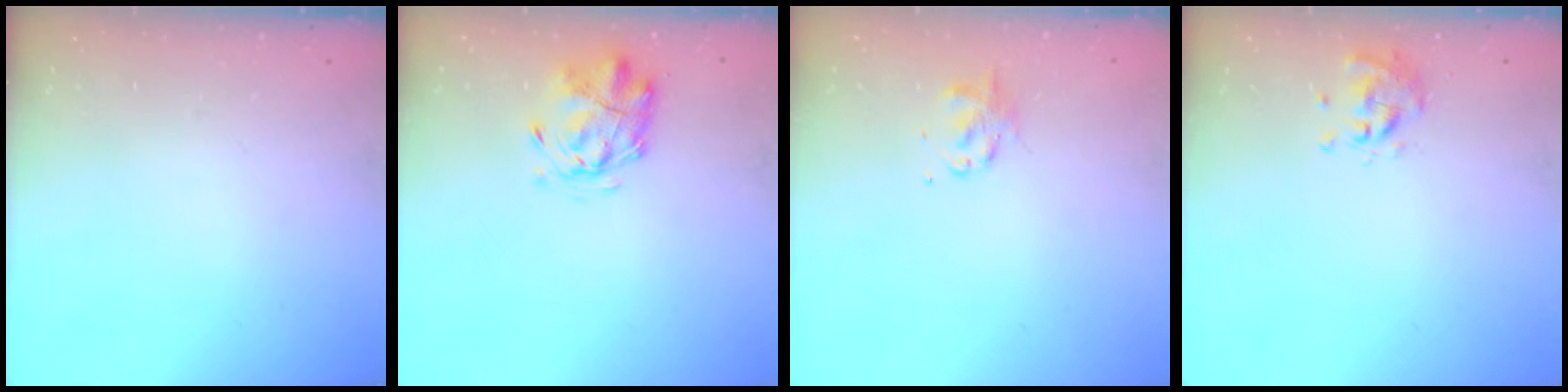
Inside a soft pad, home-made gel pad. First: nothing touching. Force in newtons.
{"total": 2.3, "press": 2.2, "slide": 0.6}
{"total": 2.5, "press": 2.5, "slide": 0.6}
{"total": 0.6, "press": 0.5, "slide": 0.2}